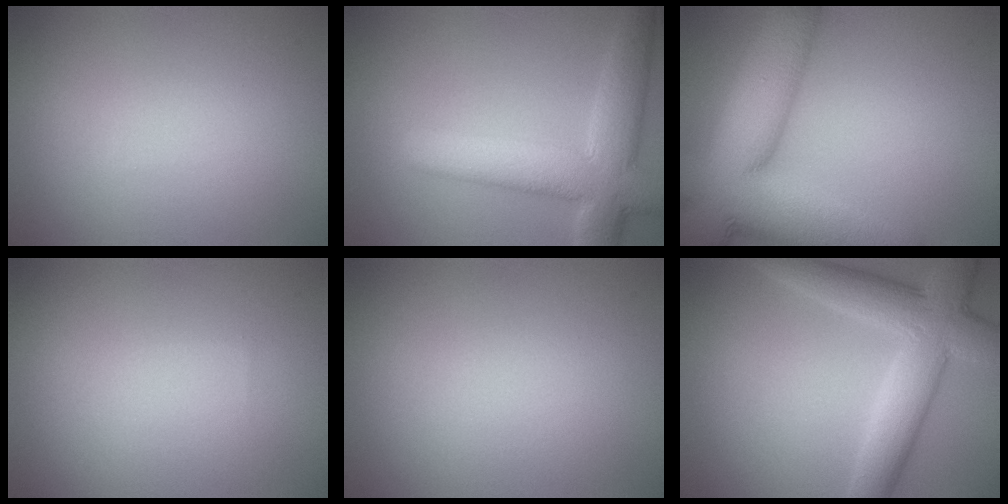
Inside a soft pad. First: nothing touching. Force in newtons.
{"total": 8.1, "press": 8.1, "slide": 0.6}
{"total": 15.8, "press": 15.8, "slide": 1.0}
{"total": 0.0}
{"total": 0.0}
{"total": 7.0, "press": 7.0, "slide": 0.5}